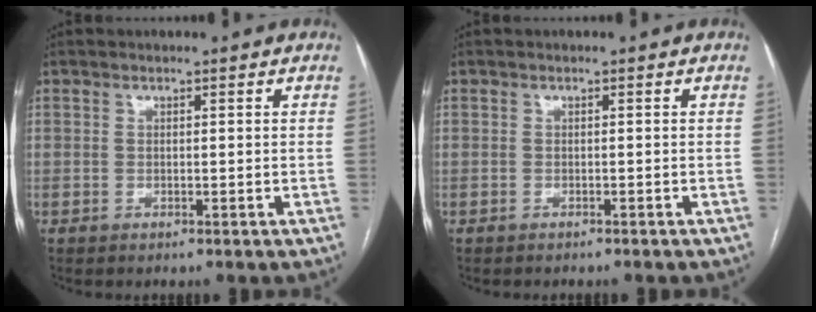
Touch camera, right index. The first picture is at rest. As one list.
[{"total": 1.7, "force": [-1.5, 0.5, 0.4], "torque": [-0.011, -0.001, -0.018]}]